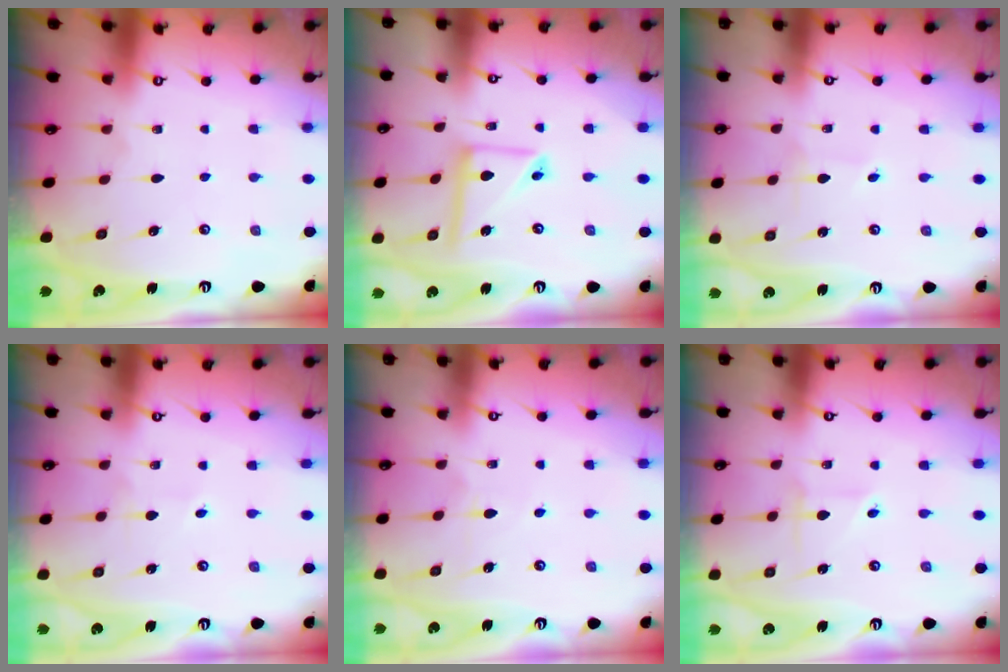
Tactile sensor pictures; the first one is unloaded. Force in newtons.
{"total": 9.7, "press": 9.7, "slide": 0.8}
{"total": 0.6, "press": 0.6, "slide": 0.0}
{"total": 1.5, "press": 1.5, "slide": 0.1}
{"total": 4.1, "press": 4.1, "slide": 0.5}
{"total": 2.3, "press": 2.3, "slide": 0.2}